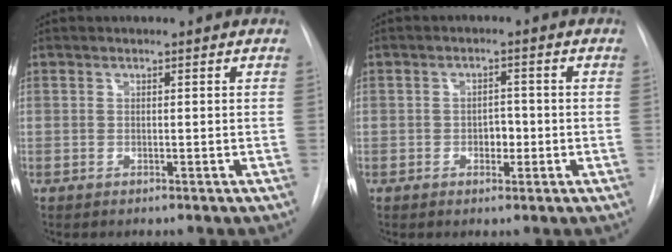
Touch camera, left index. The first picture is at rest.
{"total": 2.6, "force": [-0.7, 1.7, 1.8], "torque": [-0.022, 0.006, -0.008]}